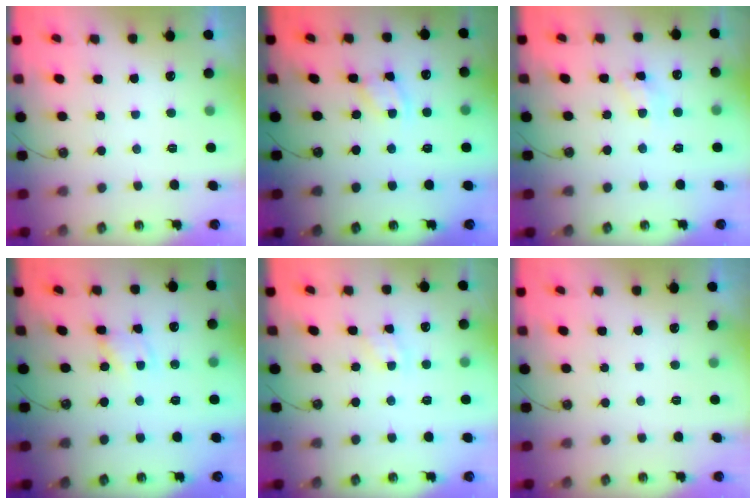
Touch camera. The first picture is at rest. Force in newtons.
{"total": 2.7, "press": 2.7, "slide": 0.4}
{"total": 6.3, "press": 6.3, "slide": 0.4}
{"total": 1.7, "press": 1.7, "slide": 0.1}
{"total": 2.8, "press": 2.8, "slide": 0.4}
{"total": 0.0}